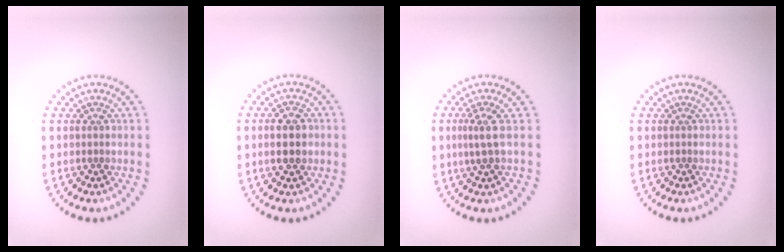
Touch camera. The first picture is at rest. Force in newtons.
{"total": 2.9, "press": 2.9, "slide": 0.0}
{"total": 2.2, "press": 1.4, "slide": 1.6}
{"total": 0.0}